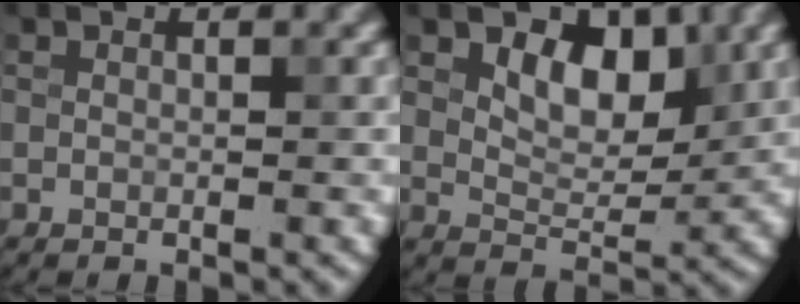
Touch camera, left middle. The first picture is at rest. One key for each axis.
{"total": 5.0, "fx": 2.1, "fy": 3.0, "fz": 3.4, "tx": -0.055, "ty": -0.006, "tz": 0.028}